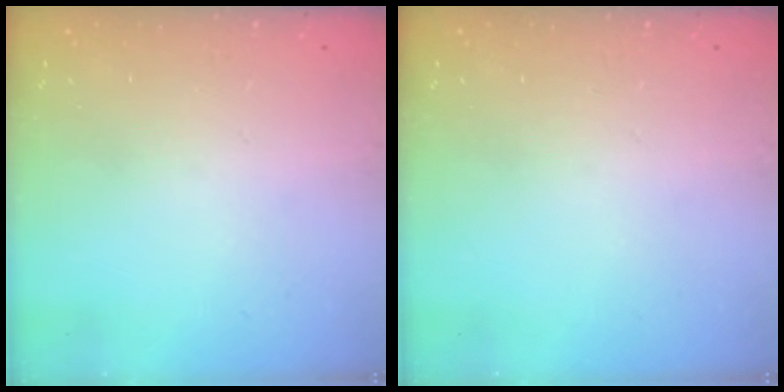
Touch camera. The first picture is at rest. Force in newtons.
{"total": 0.0}